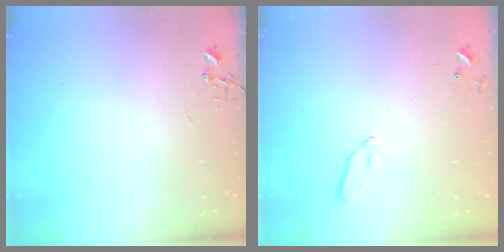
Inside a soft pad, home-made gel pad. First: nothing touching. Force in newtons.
{"total": 6.8, "press": 6.7, "slide": 0.8}